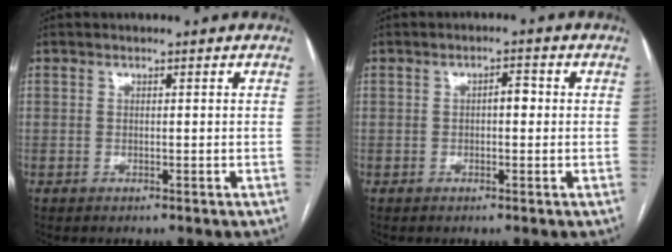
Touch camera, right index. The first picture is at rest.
{"total": 2.2, "force": [0.0, 1.0, 2.0], "torque": [-0.029, 0.014, -0.001]}